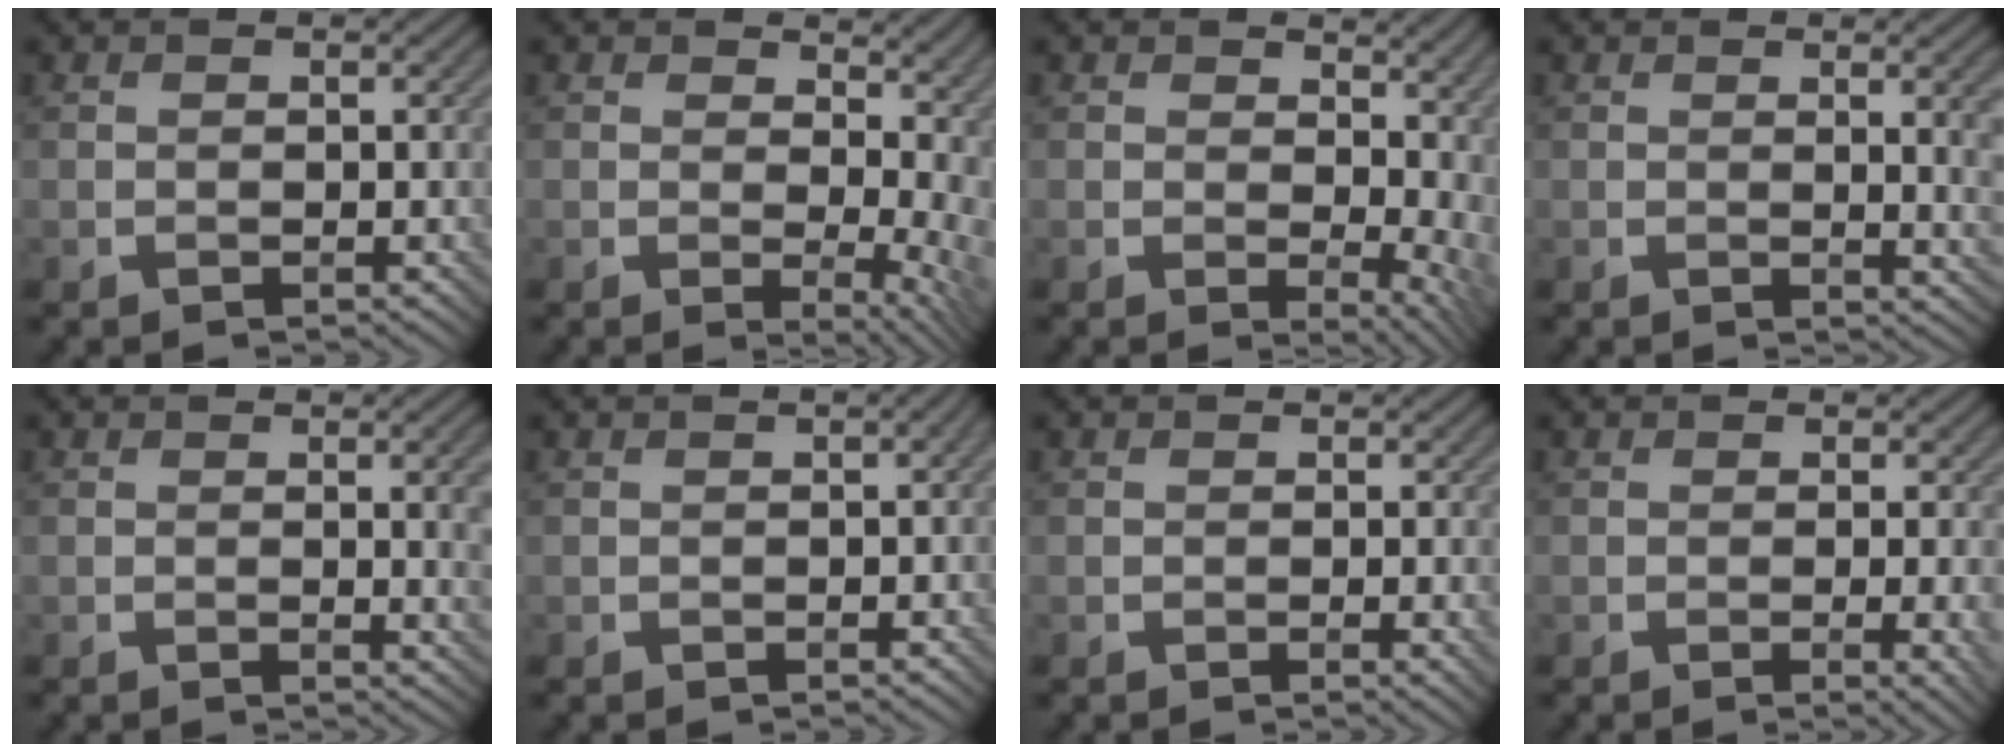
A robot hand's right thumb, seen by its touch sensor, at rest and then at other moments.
{"total": 9.6, "force": [2.3, 4.7, 8.1], "torque": [-0.086, 0.000, 0.048]}
{"total": 9.0, "force": [1.8, 5.1, 7.2], "torque": [-0.077, -0.010, 0.043]}
{"total": 3.9, "force": [0.7, 0.7, 3.8], "torque": [-0.058, 0.004, 0.012]}
{"total": 3.4, "force": [0.5, 0.6, 3.3], "torque": [-0.049, 0.004, 0.008]}
{"total": 1.0, "force": [0.1, 0.1, 1.0], "torque": [-0.012, 0.005, 0.001]}
{"total": 1.0, "force": [0.0, 0.1, 1.0], "torque": [-0.017, -0.004, -0.002]}
{"total": 2.5, "force": [-0.3, 0.4, 2.5], "torque": [-0.041, -0.002, -0.007]}